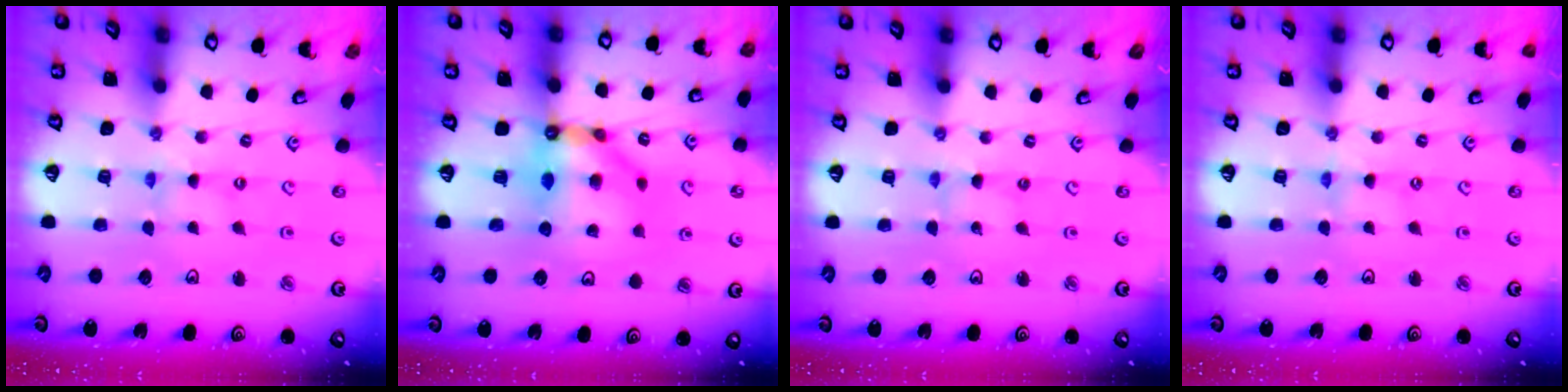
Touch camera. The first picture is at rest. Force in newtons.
{"total": 10.2, "press": 10.1, "slide": 0.9}
{"total": 0.0}
{"total": 0.0}